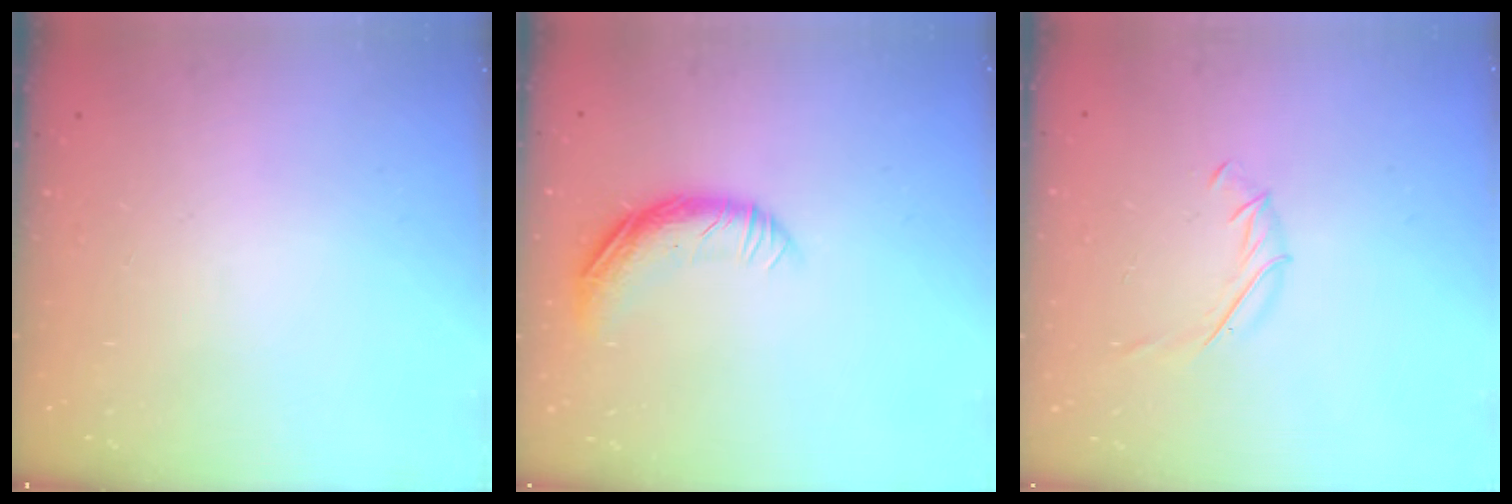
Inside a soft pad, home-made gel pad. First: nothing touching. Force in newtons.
{"total": 10.6, "press": 10.5, "slide": 1.7}
{"total": 3.8, "press": 3.7, "slide": 1.1}